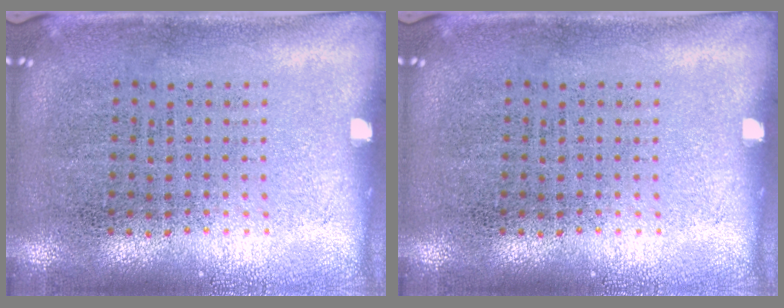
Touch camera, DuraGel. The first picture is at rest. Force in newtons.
{"total": 0.0}